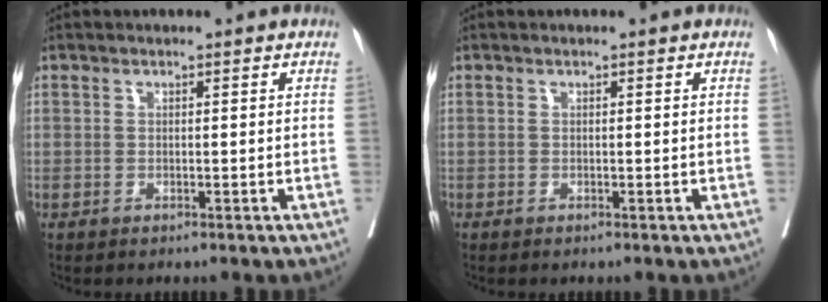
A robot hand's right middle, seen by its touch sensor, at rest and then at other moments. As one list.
[{"total": 0.0}]